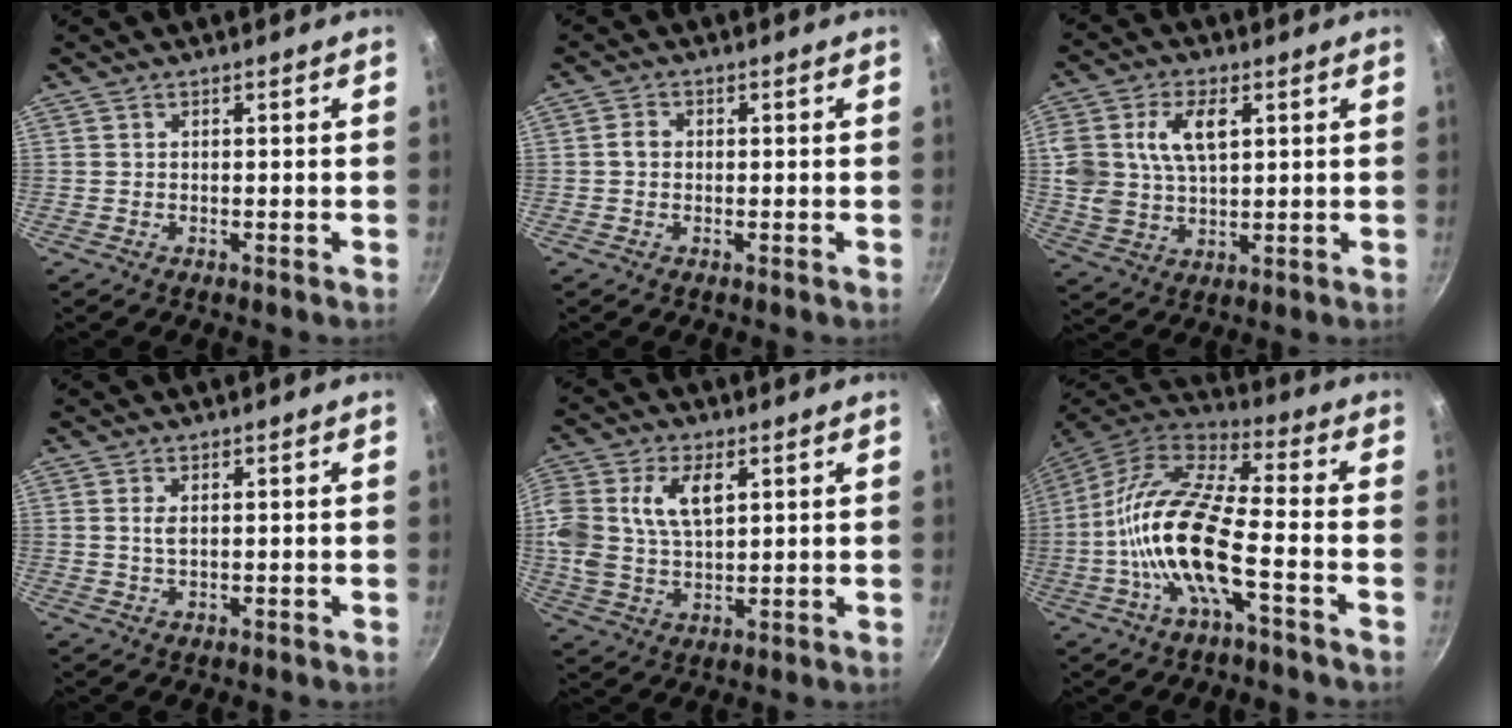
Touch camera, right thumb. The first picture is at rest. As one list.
[{"total": 2.0, "force": [-0.1, 1.6, 1.1], "torque": [-0.016, 0.005, -0.005]}, {"total": 11.1, "force": [3.1, 6.6, 8.4], "torque": [-0.157, 0.002, 0.064]}, {"total": 2.0, "force": [0.5, 0.9, 1.7], "torque": [-0.036, -0.001, 0.015]}, {"total": 13.5, "force": [3.7, 8.0, 10.2], "torque": [-0.215, 0.002, 0.076]}, {"total": 18.0, "force": [-4.6, 5.4, 16.5], "torque": [-0.351, 0.036, -0.091]}]